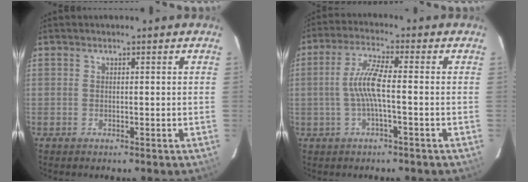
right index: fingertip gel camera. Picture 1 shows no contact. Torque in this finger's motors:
{"motor_torque": [0.94, 0.10, 0.52, 0.16]}